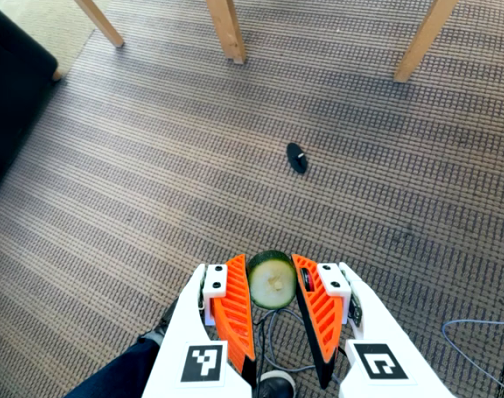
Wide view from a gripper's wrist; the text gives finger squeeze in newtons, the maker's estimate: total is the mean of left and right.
{"total": 9.1, "left": 8.7, "right": 9.4}